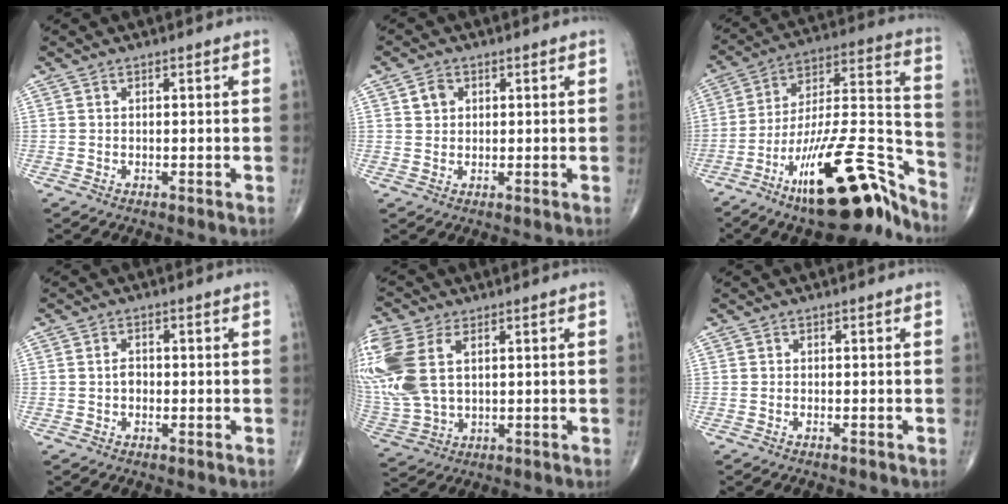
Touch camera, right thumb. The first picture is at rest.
{"total": 2.8, "force": [1.0, 2.3, 1.2], "torque": [-0.011, -0.003, 0.016]}
{"total": 25.0, "force": [-16.3, 7.1, 17.7], "torque": [-0.236, 0.104, -0.266]}
{"total": 1.7, "force": [-0.3, 1.2, 1.1], "torque": [-0.014, 0.003, -0.008]}
{"total": 18.9, "force": [5.2, 11.5, 14.0], "torque": [-0.373, 0.004, 0.109]}
{"total": 0.0}